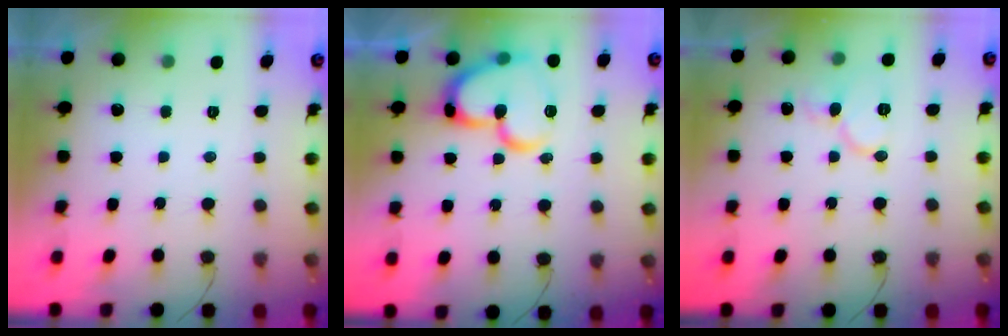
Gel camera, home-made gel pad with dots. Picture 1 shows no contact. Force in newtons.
{"total": 17.7, "press": 17.6, "slide": 1.8}
{"total": 9.3, "press": 9.3, "slide": 1.0}